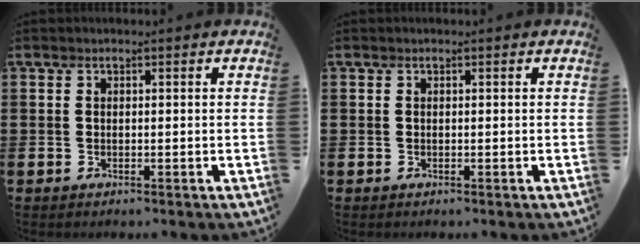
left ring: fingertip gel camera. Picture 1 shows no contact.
{"total": 0.0}